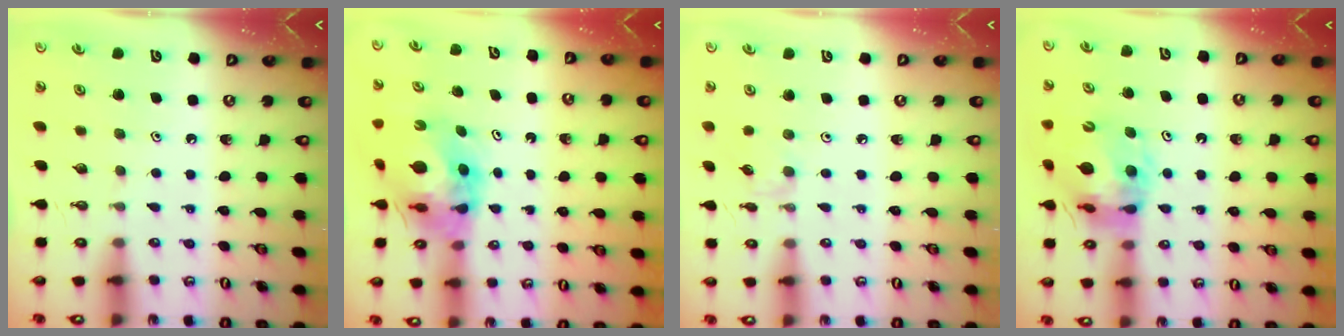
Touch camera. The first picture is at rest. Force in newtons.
{"total": 11.8, "press": 11.7, "slide": 1.3}
{"total": 1.7, "press": 1.7, "slide": 0.4}
{"total": 14.8, "press": 14.7, "slide": 1.7}